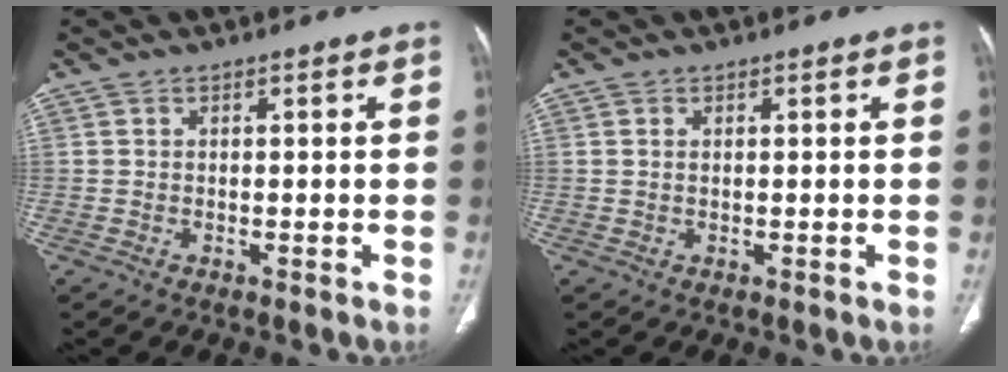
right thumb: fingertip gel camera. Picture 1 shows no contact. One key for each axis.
{"total": 0.5, "fx": 0.2, "fy": 0.3, "fz": 0.4, "tx": -0.013, "ty": 0.004, "tz": 0.004}